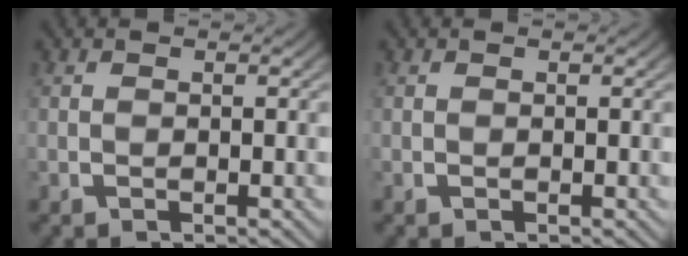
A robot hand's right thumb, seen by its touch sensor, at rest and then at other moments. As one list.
[{"total": 0.0}]